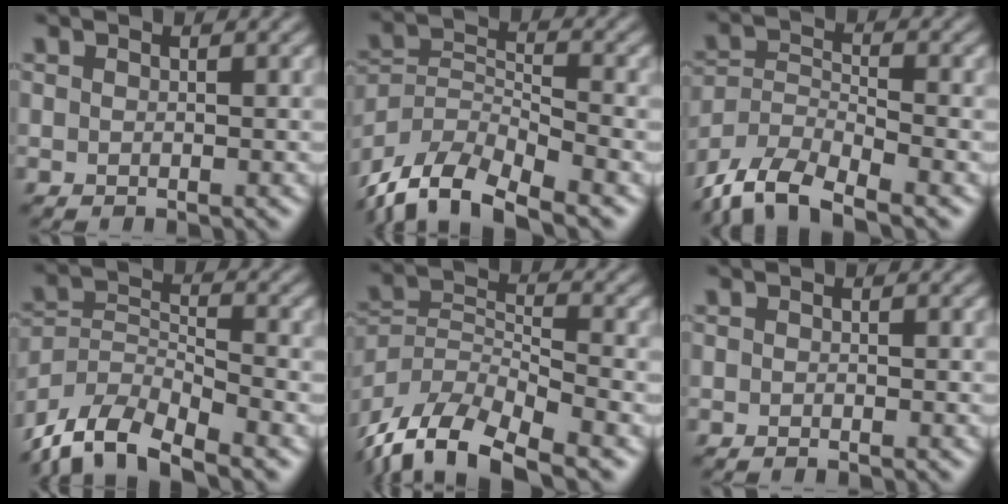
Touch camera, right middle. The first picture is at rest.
{"total": 10.0, "force": [-7.9, 3.5, 5.0], "torque": [-0.096, -0.007, -0.152]}
{"total": 7.6, "force": [-6.2, 2.4, 3.7], "torque": [-0.073, -0.007, -0.125]}
{"total": 8.7, "force": [-7.1, 2.9, 4.0], "torque": [-0.076, -0.005, -0.141]}
{"total": 11.1, "force": [-8.4, 3.8, 6.2], "torque": [-0.126, -0.005, -0.161]}
{"total": 0.0}